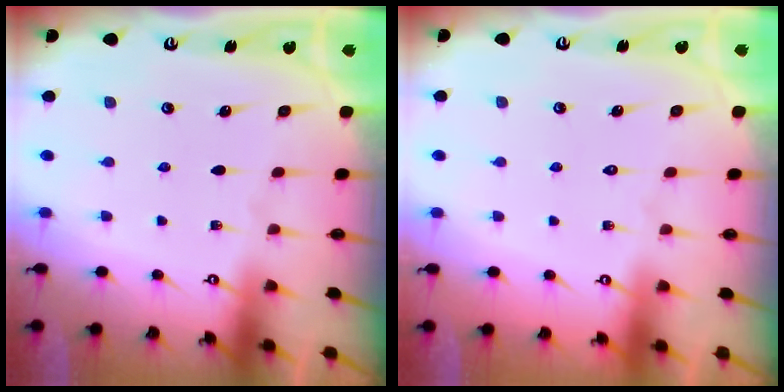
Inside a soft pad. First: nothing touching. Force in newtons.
{"total": 1.7, "press": 1.7, "slide": 0.1}